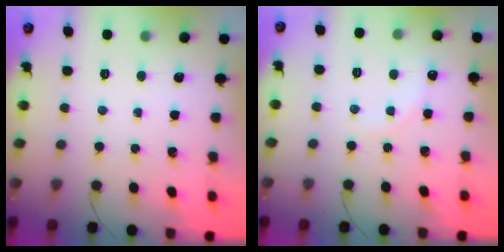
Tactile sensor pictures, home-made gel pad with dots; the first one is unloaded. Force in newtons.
{"total": 6.1, "press": 5.9, "slide": 1.4}